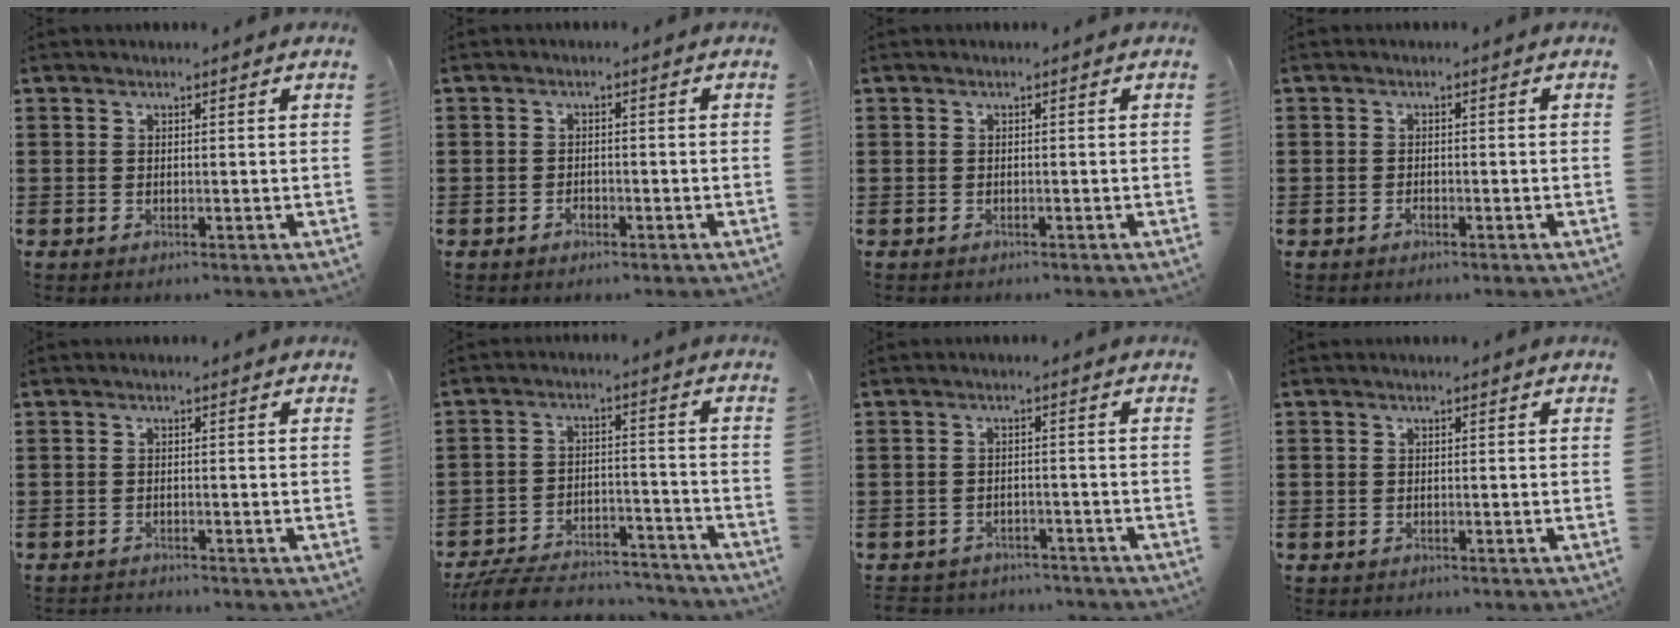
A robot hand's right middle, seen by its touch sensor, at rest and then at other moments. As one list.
[{"total": 1.2, "force": [-0.8, 0.8, 0.3], "torque": [-0.007, 0.001, -0.017]}, {"total": 0.8, "force": [-0.5, 0.6, -0.1], "torque": [0.002, 0.005, -0.013]}, {"total": 0.8, "force": [-0.6, 0.5, 0.2], "torque": [-0.004, 0.003, -0.014]}, {"total": 1.2, "force": [-1.2, 0.1, 0.0], "torque": [-0.003, 0.002, -0.026]}, {"total": 8.3, "force": [-7.8, 1.6, 2.4], "torque": [-0.043, 0.021, -0.151]}, {"total": 2.9, "force": [-2.8, 0.6, -0.3], "torque": [-0.004, 0.000, -0.063]}, {"total": 0.8, "force": [-0.7, 0.5, -0.1], "torque": [0.000, 0.005, -0.016]}]